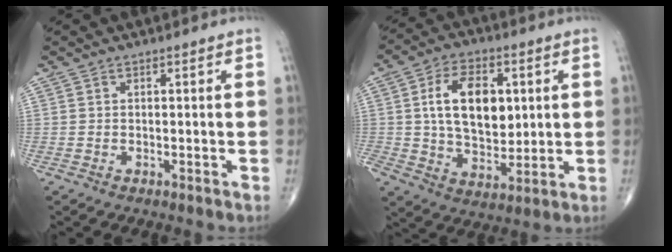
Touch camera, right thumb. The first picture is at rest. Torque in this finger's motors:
{"motor_torque": [2.40, 2.61, 1.66, -0.41, 0.77]}